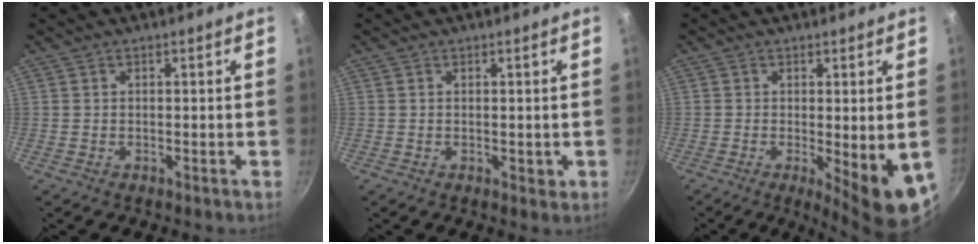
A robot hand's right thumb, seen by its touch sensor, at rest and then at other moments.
{"total": 1.3, "force": [0.0, 0.7, 1.1], "torque": [-0.013, -0.001, 0.000]}
{"total": 9.5, "force": [-2.0, 2.1, 9.0], "torque": [-0.110, -0.016, -0.018]}